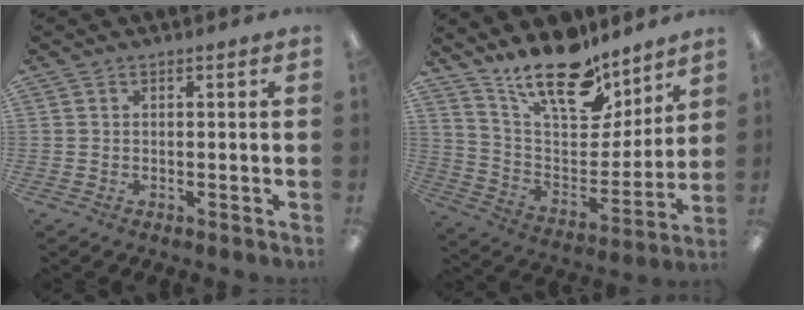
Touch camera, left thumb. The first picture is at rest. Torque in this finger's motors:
{"motor_torque": [0.19, 0.17, 1.39, -1.39, 0.22]}